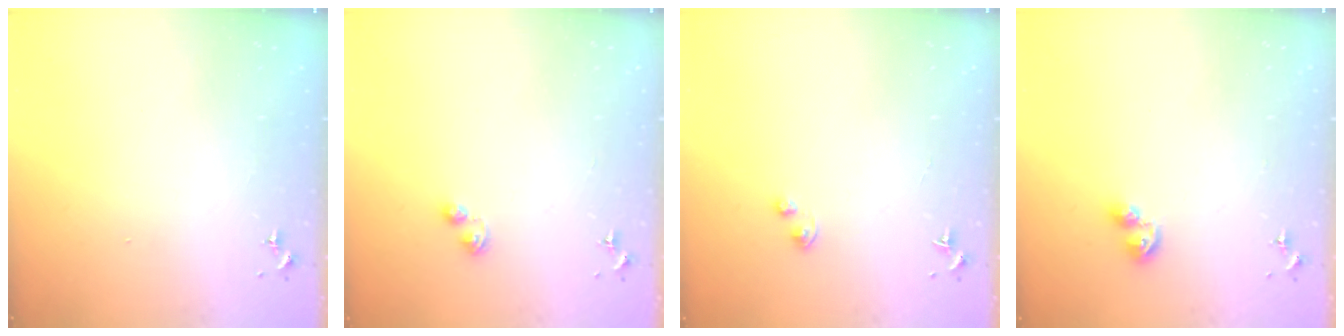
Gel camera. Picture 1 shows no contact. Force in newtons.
{"total": 3.4, "press": 3.4, "slide": 0.4}
{"total": 1.6, "press": 1.5, "slide": 0.3}
{"total": 6.2, "press": 6.2, "slide": 0.6}